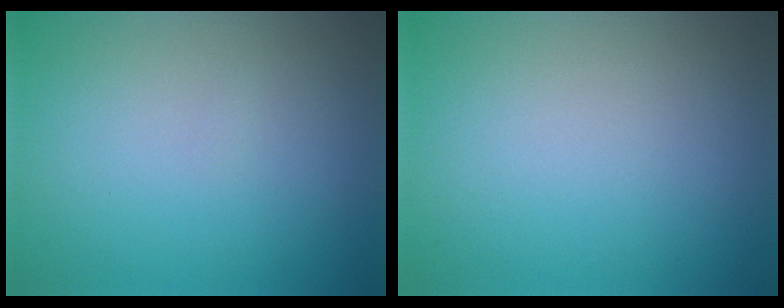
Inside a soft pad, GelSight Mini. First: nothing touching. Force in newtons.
{"total": 0.0}